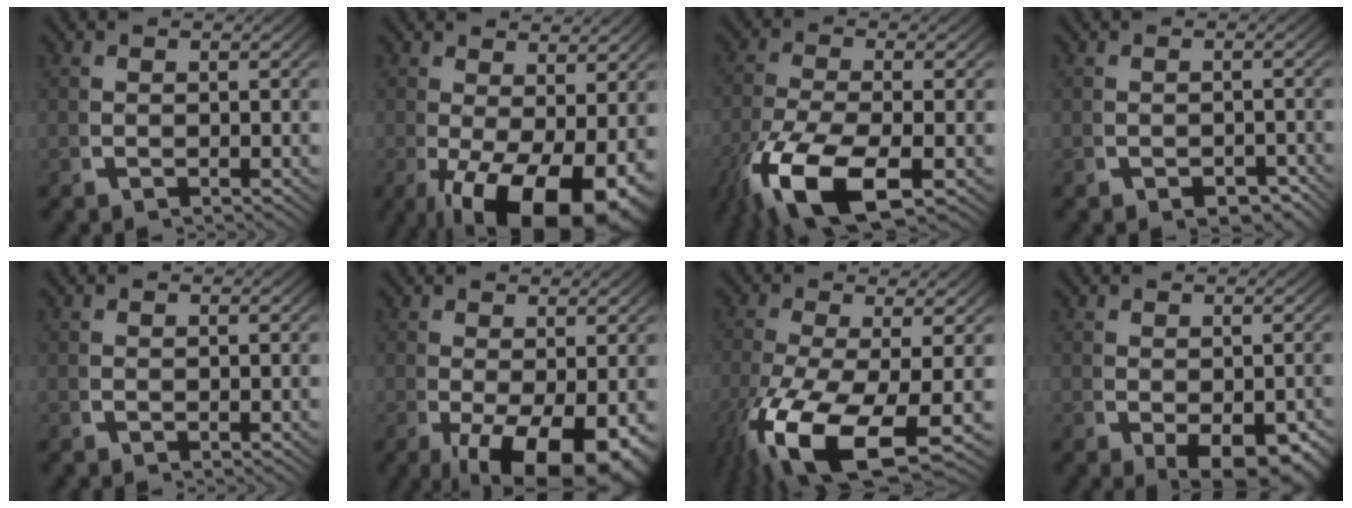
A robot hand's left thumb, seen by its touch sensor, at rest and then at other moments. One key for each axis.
{"total": 9.7, "fx": -2.9, "fy": 5.0, "fz": 7.8, "tx": -0.129, "ty": -0.053, "tz": -0.018}
{"total": 9.3, "fx": -3.5, "fy": 4.4, "fz": 7.5, "tx": -0.176, "ty": -0.033, "tz": -0.041}
{"total": 1.8, "fx": -1.2, "fy": 1.0, "fz": 0.8, "tx": -0.007, "ty": -0.007, "tz": -0.019}
{"total": 0.0}
{"total": 8.3, "fx": -3.0, "fy": 4.1, "fz": 6.6, "tx": -0.108, "ty": -0.048, "tz": -0.023}
{"total": 9.9, "fx": -3.0, "fy": 4.3, "fz": 8.4, "tx": -0.191, "ty": -0.039, "tz": -0.025}
{"total": 4.1, "fx": -1.3, "fy": 2.3, "fz": 3.1, "tx": -0.059, "ty": -0.034, "tz": 0.001}